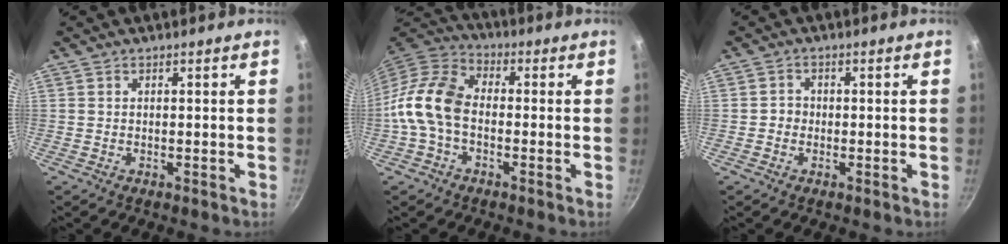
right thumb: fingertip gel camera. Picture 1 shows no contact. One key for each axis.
{"total": 11.9, "fx": -2.1, "fy": 7.8, "fz": 8.8, "tx": -0.157, "ty": 0.037, "tz": -0.064}
{"total": 1.9, "fx": -0.5, "fy": 1.7, "fz": 0.6, "tx": 0.001, "ty": 0.005, "tz": -0.011}